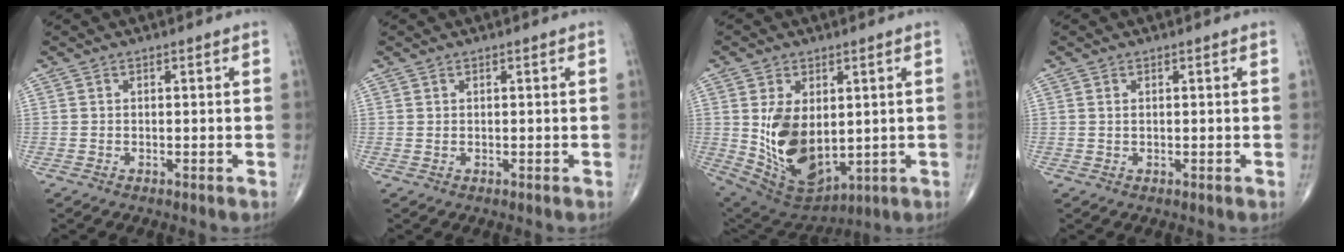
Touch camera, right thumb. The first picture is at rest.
{"total": 0.0}
{"total": 15.1, "force": [0.8, 9.3, 11.9], "torque": [-0.192, -0.018, 0.046]}
{"total": 0.6, "force": [0.2, 0.3, 0.4], "torque": [-0.011, 0.002, 0.007]}